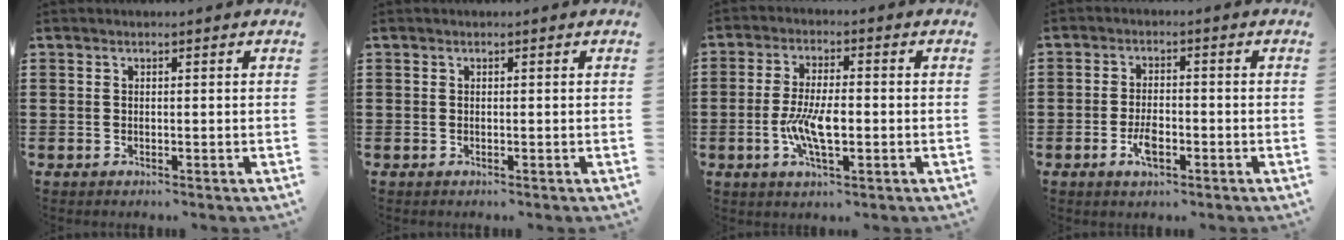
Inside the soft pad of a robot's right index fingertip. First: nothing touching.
{"total": 0.0}
{"total": 7.5, "force": [-1.5, 2.6, 6.9], "torque": [-0.152, -0.006, -0.033]}
{"total": 3.8, "force": [-1.4, 1.6, 3.1], "torque": [-0.067, -0.001, -0.029]}